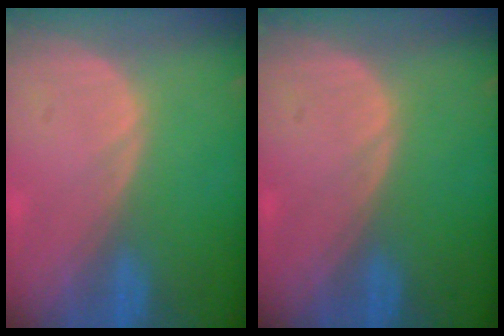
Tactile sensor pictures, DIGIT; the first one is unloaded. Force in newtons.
{"total": 0.0}